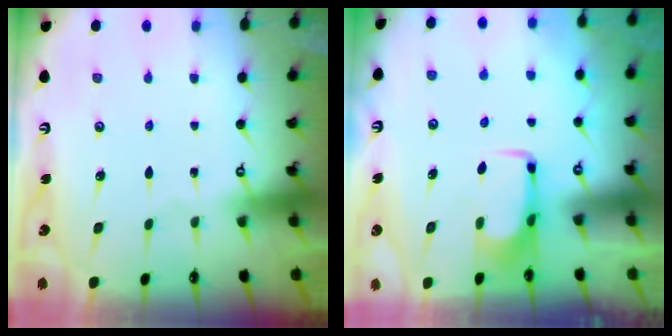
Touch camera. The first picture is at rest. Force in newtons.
{"total": 1.7, "press": 1.6, "slide": 0.4}